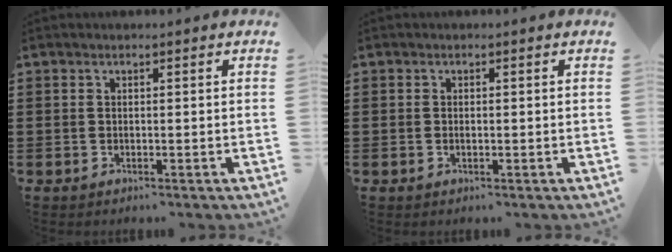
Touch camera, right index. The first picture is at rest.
{"total": 0.5, "force": [-0.2, 0.2, 0.5], "torque": [-0.010, -0.001, -0.003]}